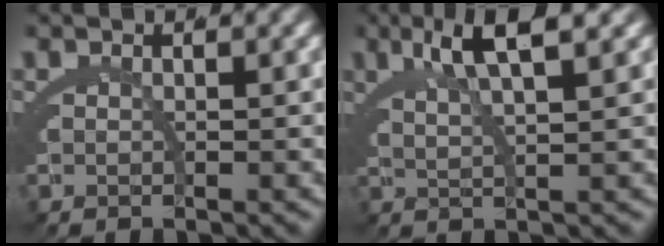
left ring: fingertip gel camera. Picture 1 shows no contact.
{"total": 5.1, "force": [3.5, 0.0, 3.8], "torque": [-0.065, 0.006, 0.063]}